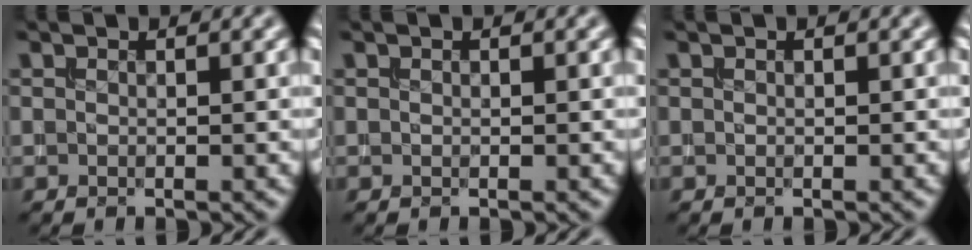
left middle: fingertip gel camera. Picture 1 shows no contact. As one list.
[{"total": 0.0}, {"total": 0.0}]